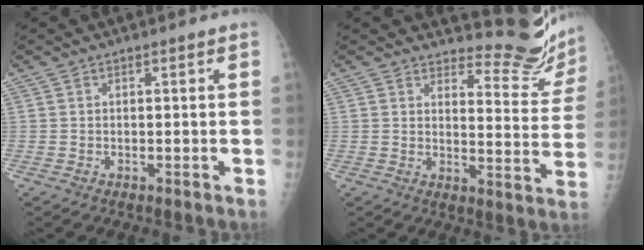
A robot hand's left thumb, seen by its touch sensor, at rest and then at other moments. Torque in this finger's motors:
{"motor_torque": [-0.07, -0.08, -0.24, -0.26, 0.01]}